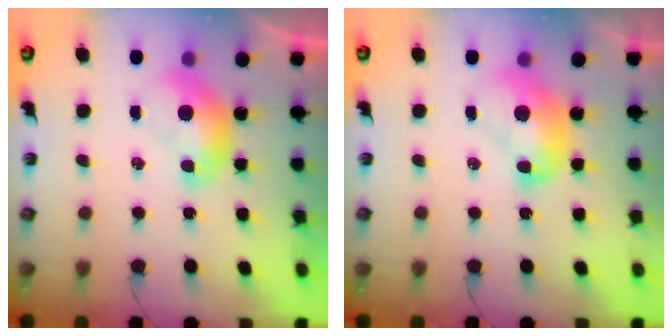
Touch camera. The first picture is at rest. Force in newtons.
{"total": 2.4, "press": 2.4, "slide": 0.3}